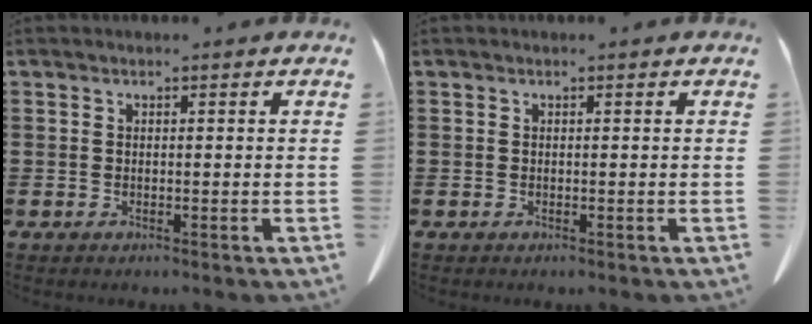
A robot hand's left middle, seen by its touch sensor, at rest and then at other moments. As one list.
[{"total": 0.0}]